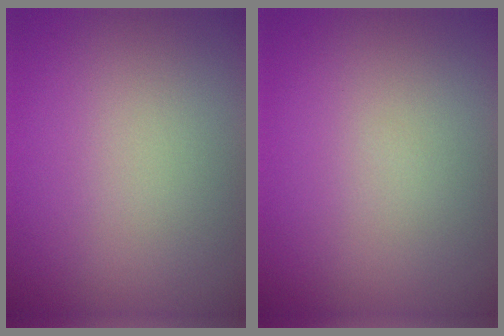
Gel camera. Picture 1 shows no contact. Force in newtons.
{"total": 0.0}